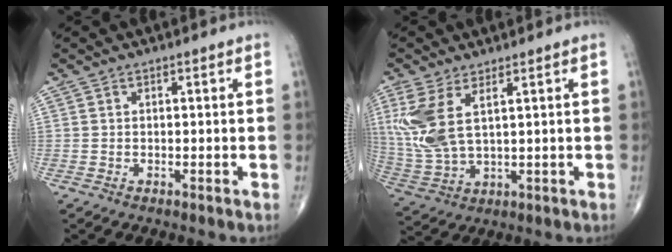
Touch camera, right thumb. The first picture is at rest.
{"total": 10.8, "force": [3.6, 4.7, 9.1], "torque": [-0.224, -0.012, 0.089]}